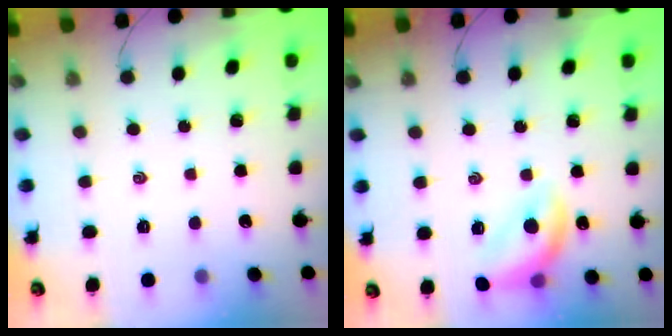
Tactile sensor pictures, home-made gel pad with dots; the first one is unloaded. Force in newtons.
{"total": 14.0, "press": 13.8, "slide": 2.7}